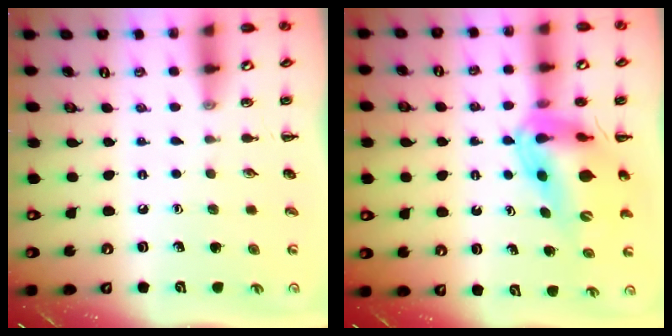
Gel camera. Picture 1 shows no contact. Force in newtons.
{"total": 15.5, "press": 14.8, "slide": 4.5}